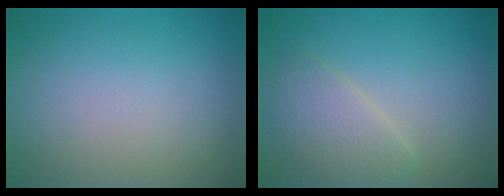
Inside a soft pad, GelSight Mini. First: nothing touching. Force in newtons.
{"total": 3.1, "press": 3.1, "slide": 0.0}